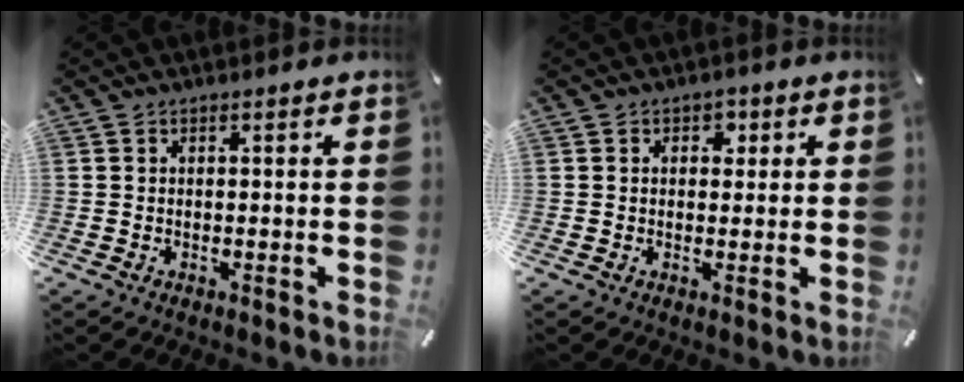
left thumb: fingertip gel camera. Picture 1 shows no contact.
{"total": 2.3, "force": [0.5, 1.9, 1.0], "torque": [0.001, -0.003, 0.000]}